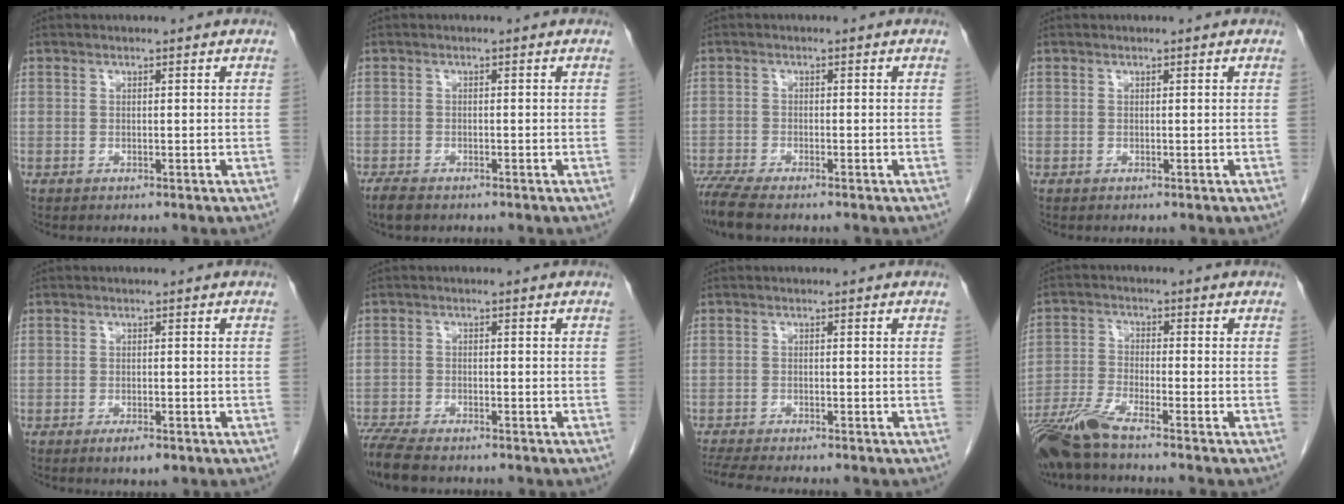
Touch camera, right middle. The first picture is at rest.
{"total": 2.6, "force": [-2.0, 0.9, 1.4], "torque": [-0.028, -0.005, -0.031]}
{"total": 5.8, "force": [-4.8, 0.8, 3.2], "torque": [-0.059, -0.016, -0.085]}
{"total": 0.0}
{"total": 2.4, "force": [-1.5, 0.7, 1.8], "torque": [-0.031, -0.002, -0.021]}
{"total": 7.3, "force": [-6.2, 1.6, 3.6], "torque": [-0.065, -0.017, -0.108]}
{"total": 7.6, "force": [-6.7, 0.7, 3.6], "torque": [-0.053, -0.011, -0.105]}
{"total": 7.6, "force": [-6.2, -0.5, 4.3], "torque": [-0.085, -0.029, -0.123]}